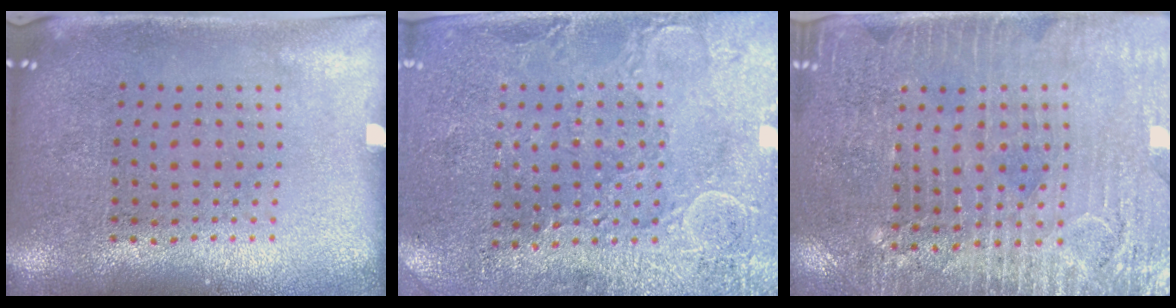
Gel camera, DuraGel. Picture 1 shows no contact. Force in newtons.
{"total": 2.8, "press": 2.7, "slide": 0.8}
{"total": 3.5, "press": 3.1, "slide": 1.4}